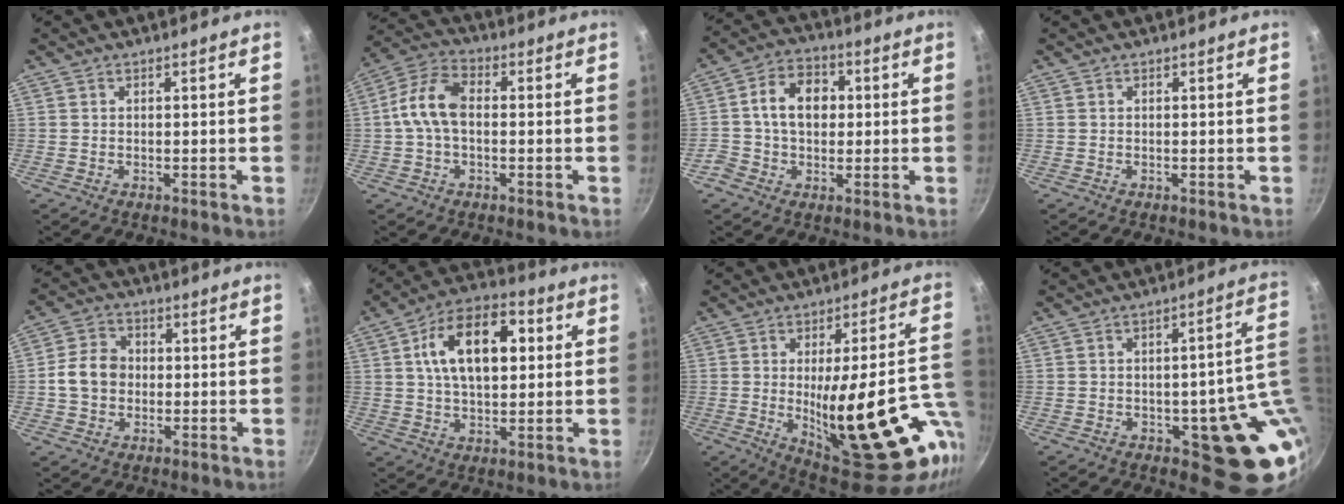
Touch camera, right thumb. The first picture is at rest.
{"total": 9.6, "force": [0.1, 5.7, 7.7], "torque": [-0.146, 0.032, -0.013]}
{"total": 9.7, "force": [0.5, 7.7, 5.8], "torque": [-0.065, 0.016, -0.008]}
{"total": 0.0}
{"total": 7.7, "force": [-0.4, 6.5, 4.3], "torque": [-0.050, 0.018, -0.019]}
{"total": 16.3, "force": [3.5, 9.4, 12.8], "torque": [-0.181, 0.013, 0.047]}
{"total": 26.4, "force": [-5.8, 8.4, 24.4], "torque": [-0.304, -0.006, -0.060]}
{"total": 15.1, "force": [-1.2, 8.5, 12.4], "torque": [-0.073, 0.018, -0.002]}